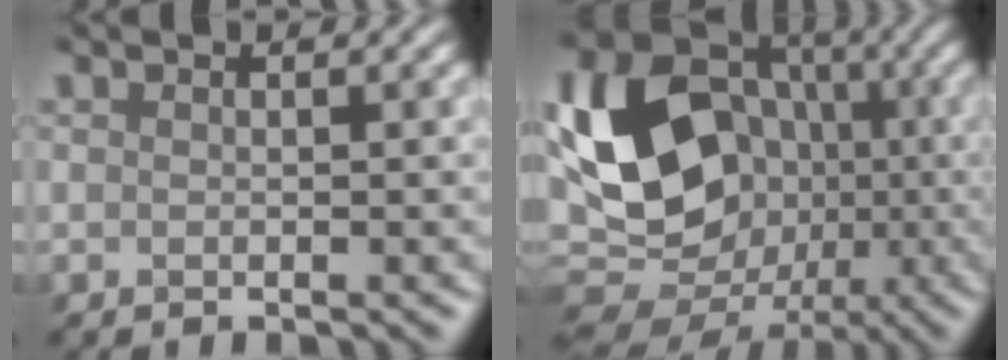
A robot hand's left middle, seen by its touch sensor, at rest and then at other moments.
{"total": 14.5, "force": [-1.9, 11.6, 8.5], "torque": [-0.178, -0.011, 0.001]}